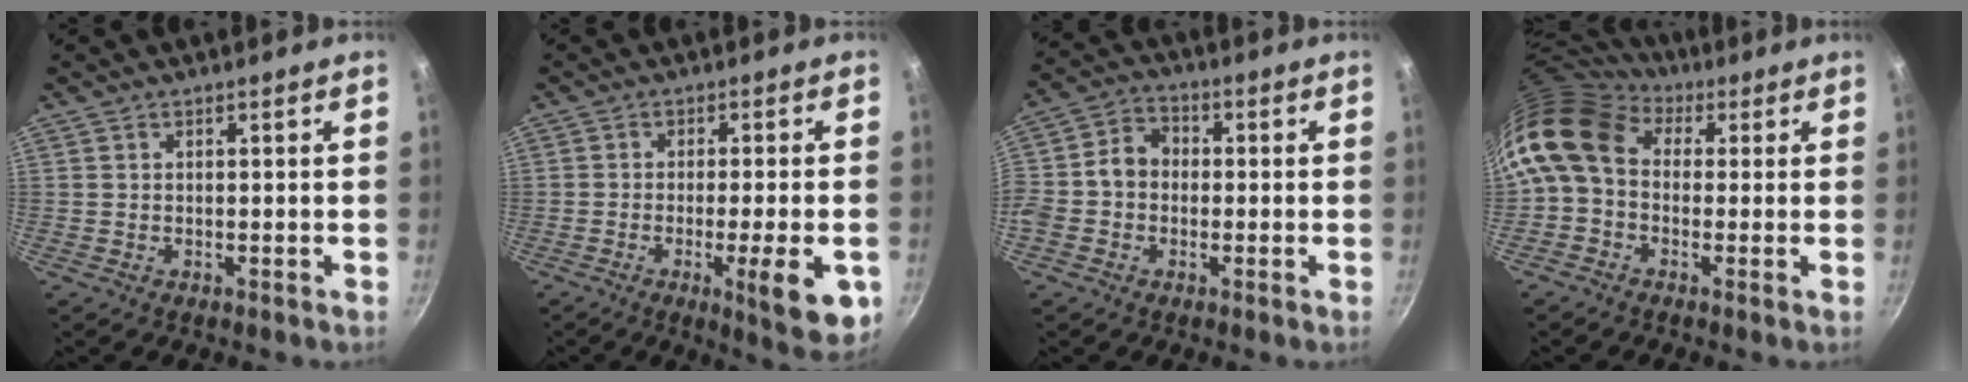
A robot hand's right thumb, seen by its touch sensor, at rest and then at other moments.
{"total": 10.9, "force": [-3.5, 2.1, 10.1], "torque": [-0.131, 0.003, -0.045]}
{"total": 7.8, "force": [-0.7, 6.5, 4.3], "torque": [-0.052, 0.025, -0.033]}
{"total": 12.5, "force": [2.2, 9.4, 7.9], "torque": [-0.148, 0.023, 0.017]}